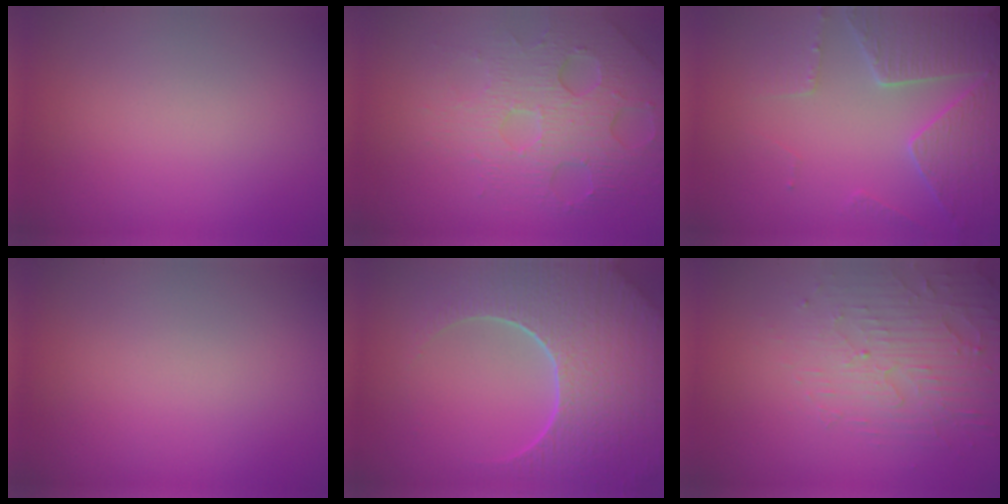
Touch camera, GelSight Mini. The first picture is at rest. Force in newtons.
{"total": 5.8, "press": 4.5, "slide": 3.7}
{"total": 5.0, "press": 4.5, "slide": 2.2}
{"total": 0.0}
{"total": 9.4, "press": 6.7, "slide": 6.6}
{"total": 5.0, "press": 3.3, "slide": 3.8}